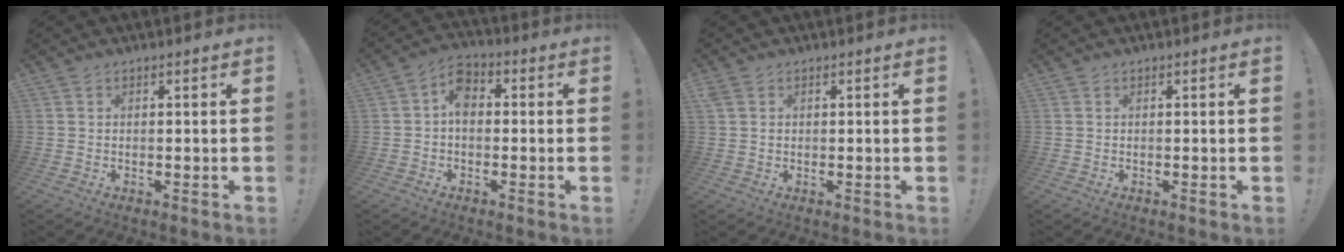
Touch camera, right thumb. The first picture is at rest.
{"total": 6.0, "force": [0.0, 4.3, 4.2], "torque": [-0.064, 0.012, 0.002]}
{"total": 1.3, "force": [0.6, 1.1, 0.5], "torque": [-0.010, 0.003, 0.009]}
{"total": 0.0}